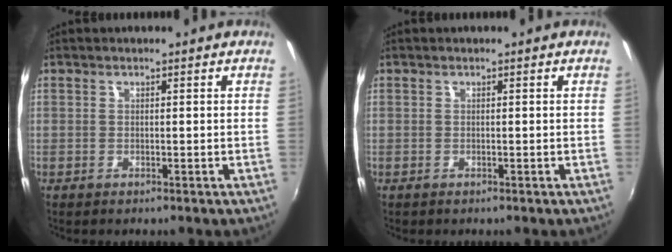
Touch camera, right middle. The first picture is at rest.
{"total": 0.0}